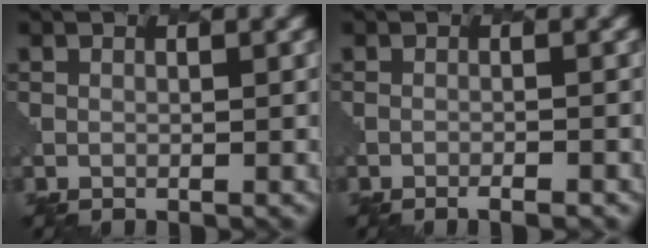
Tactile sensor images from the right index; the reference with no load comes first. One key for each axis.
{"total": 1.7, "fx": -1.3, "fy": 0.4, "fz": 1.0, "tx": -0.004, "ty": 0.010, "tz": -0.023}